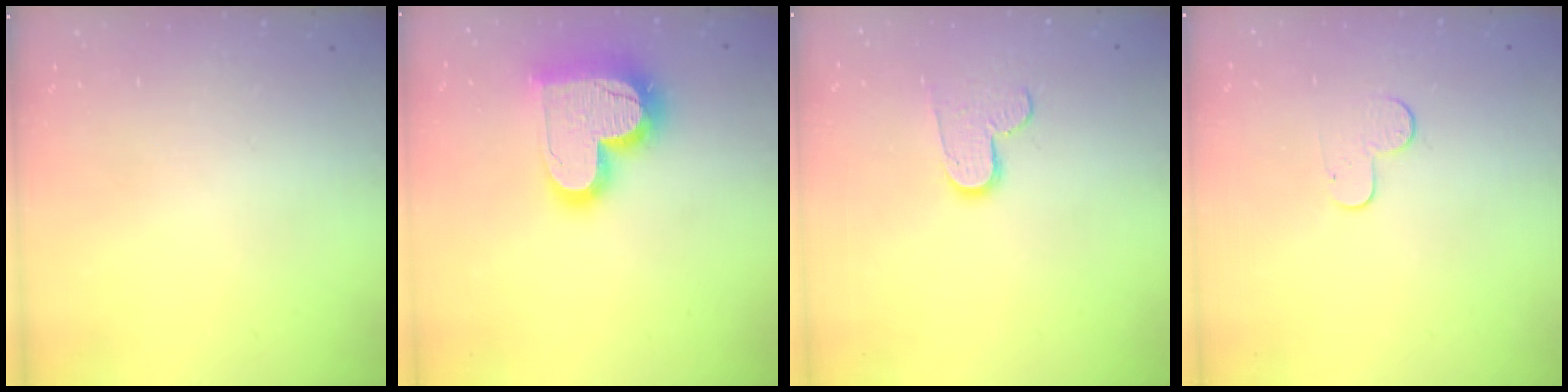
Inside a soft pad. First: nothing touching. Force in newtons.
{"total": 19.4, "press": 19.3, "slide": 1.5}
{"total": 8.4, "press": 8.3, "slide": 0.2}
{"total": 5.9, "press": 5.9, "slide": 0.4}